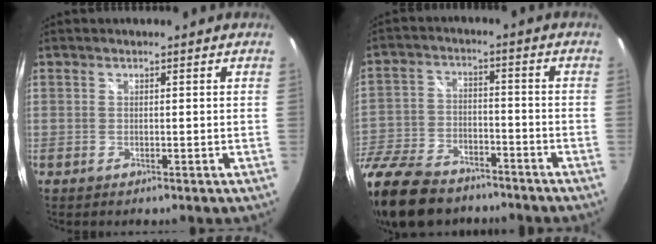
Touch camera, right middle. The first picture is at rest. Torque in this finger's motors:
{"motor_torque": [1.09, -1.05, 0.25, 0.18]}